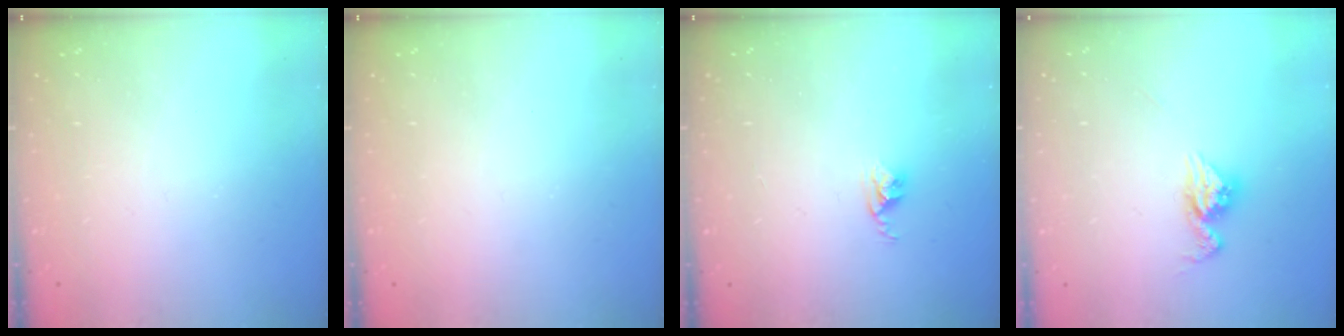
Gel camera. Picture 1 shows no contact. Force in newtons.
{"total": 0.0}
{"total": 2.8, "press": 2.7, "slide": 0.4}
{"total": 11.1, "press": 11.0, "slide": 0.9}